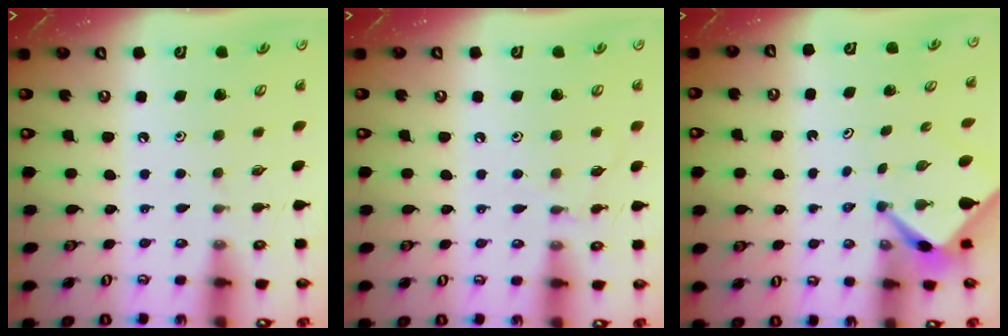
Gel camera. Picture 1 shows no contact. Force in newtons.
{"total": 5.0, "press": 4.9, "slide": 0.7}
{"total": 3.5, "press": 3.5, "slide": 0.2}